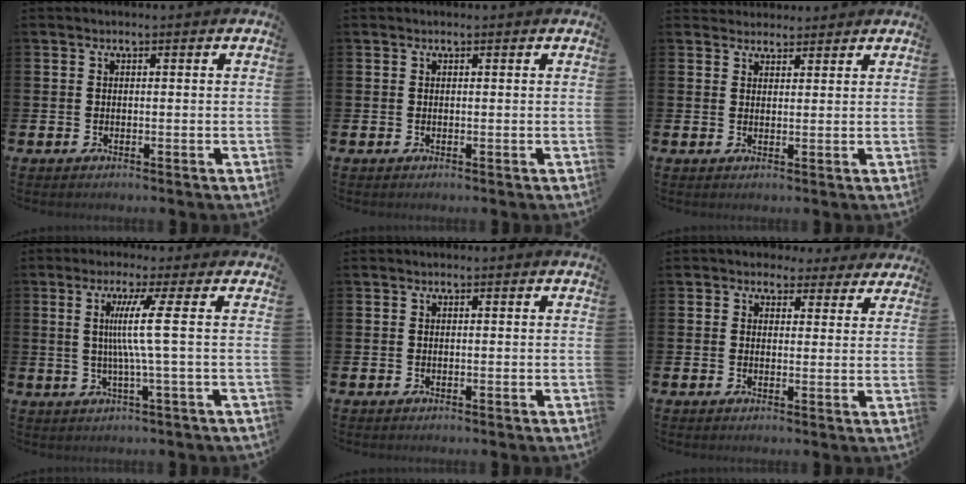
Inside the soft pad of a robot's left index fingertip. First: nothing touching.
{"total": 0.0}
{"total": 2.6, "force": [2.4, 0.9, -0.2], "torque": [0.008, -0.010, 0.043]}
{"total": 6.8, "force": [1.1, -0.9, 6.6], "torque": [-0.132, -0.003, 0.009]}
{"total": 0.0}
{"total": 3.2, "force": [2.5, 1.9, 0.2], "torque": [-0.004, -0.014, 0.041]}